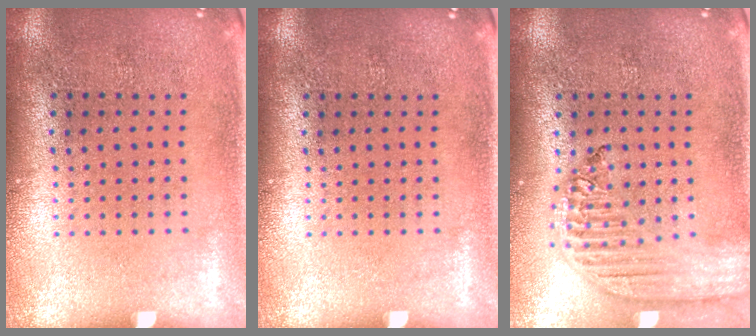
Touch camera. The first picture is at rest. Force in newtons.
{"total": 0.0}
{"total": 2.3, "press": 1.9, "slide": 1.2}